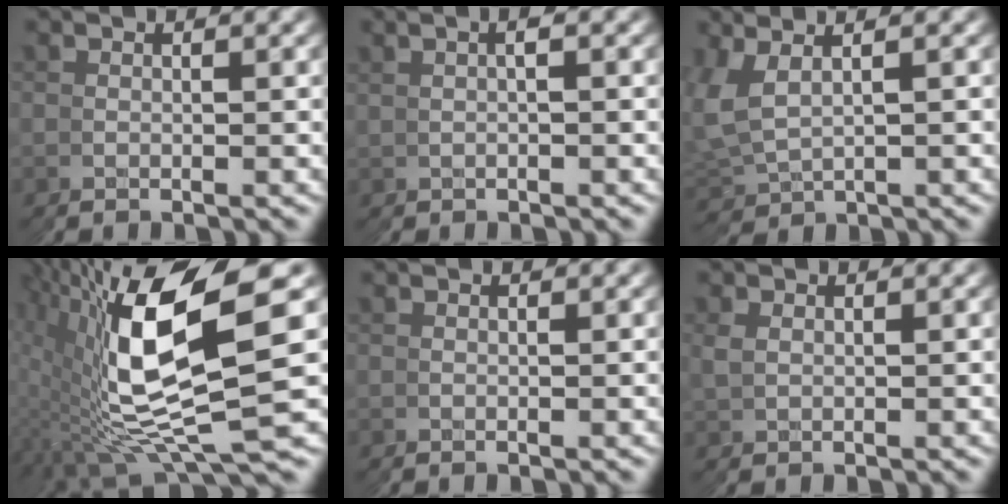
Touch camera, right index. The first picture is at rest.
{"total": 0.9, "force": [0.7, -0.2, 0.6], "torque": [-0.008, 0.009, 0.014]}
{"total": 4.1, "force": [0.5, 3.6, 1.8], "torque": [-0.074, -0.020, 0.030]}
{"total": 14.3, "force": [1.7, 6.0, 12.9], "torque": [-0.241, 0.008, 0.042]}
{"total": 0.0}
{"total": 1.2, "force": [0.7, 0.9, -0.3], "torque": [0.014, 0.002, 0.017]}